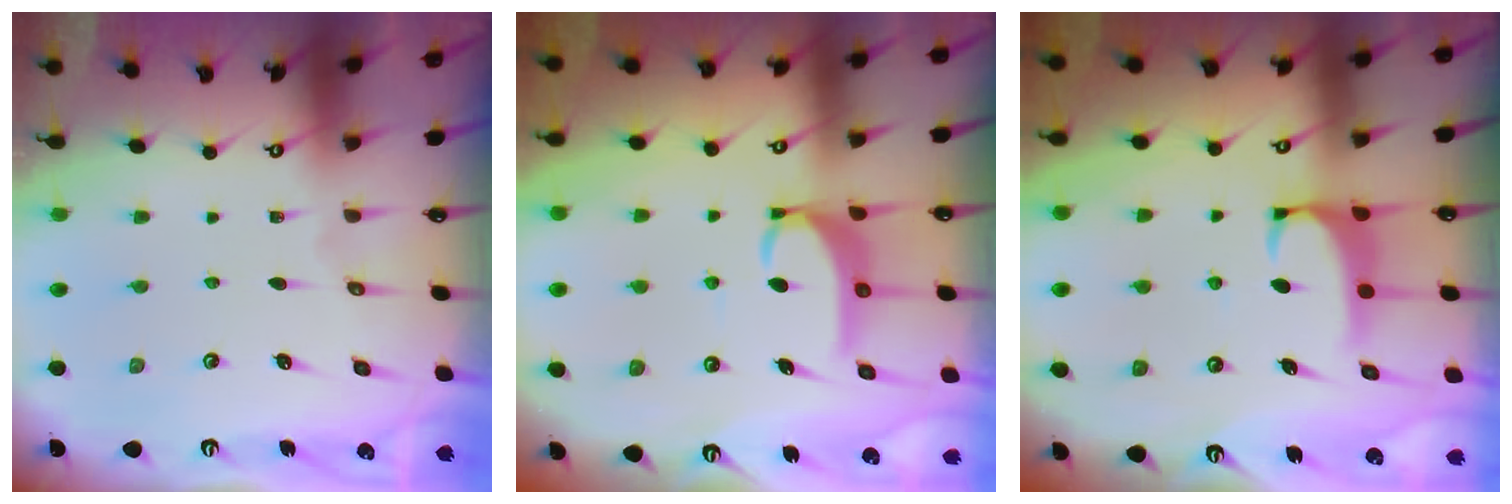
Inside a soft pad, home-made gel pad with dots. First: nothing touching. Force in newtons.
{"total": 4.9, "press": 4.9, "slide": 0.4}
{"total": 1.9, "press": 1.8, "slide": 0.3}